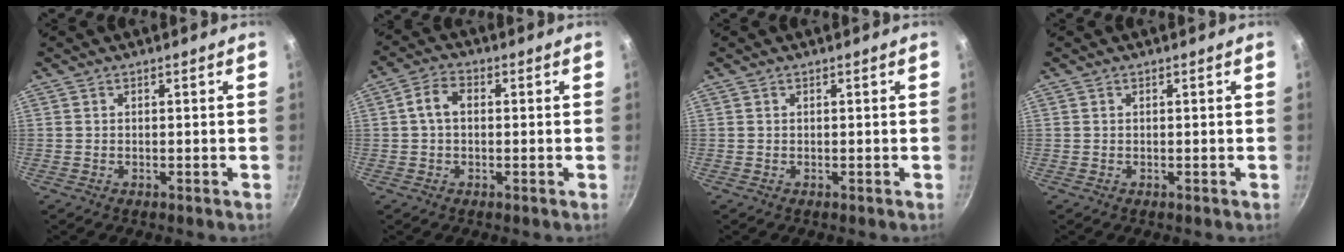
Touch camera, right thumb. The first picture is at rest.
{"total": 4.5, "force": [0.3, 3.1, 3.2], "torque": [-0.061, 0.015, -0.002]}
{"total": 0.0}
{"total": 0.0}